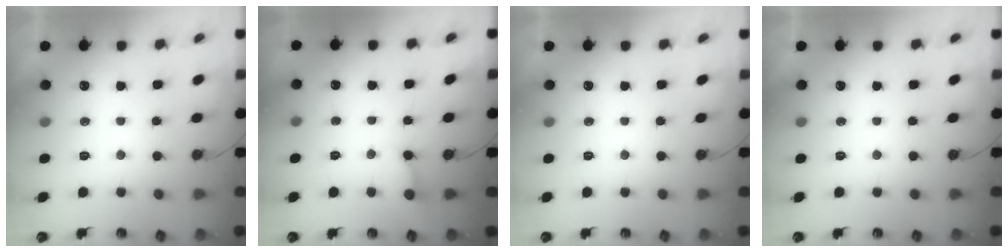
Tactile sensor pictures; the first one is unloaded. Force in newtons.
{"total": 2.7, "press": 2.7, "slide": 0.3}
{"total": 0.0}
{"total": 0.0}